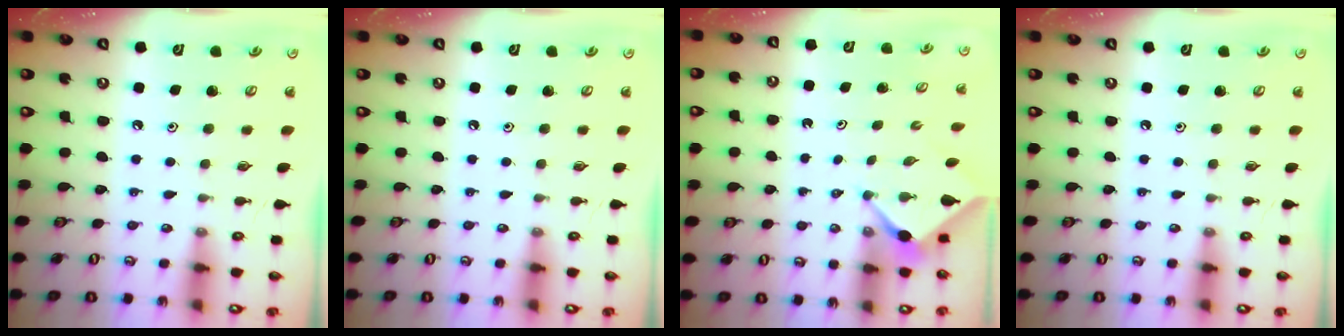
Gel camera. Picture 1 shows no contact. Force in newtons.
{"total": 0.0}
{"total": 2.5, "press": 2.5, "slide": 0.3}
{"total": 0.0}